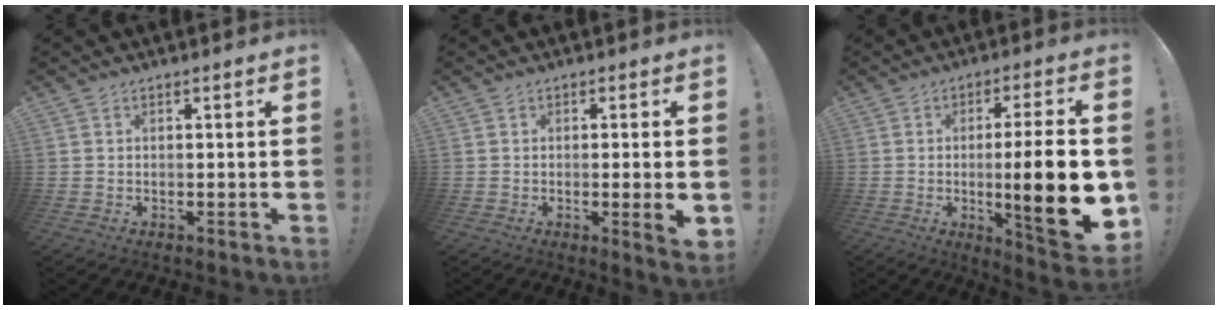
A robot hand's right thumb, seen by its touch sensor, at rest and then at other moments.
{"total": 5.1, "force": [-0.7, 0.0, 5.1], "torque": [-0.070, -0.008, -0.009]}
{"total": 19.3, "force": [-2.3, 2.9, 19.0], "torque": [-0.268, -0.002, -0.027]}